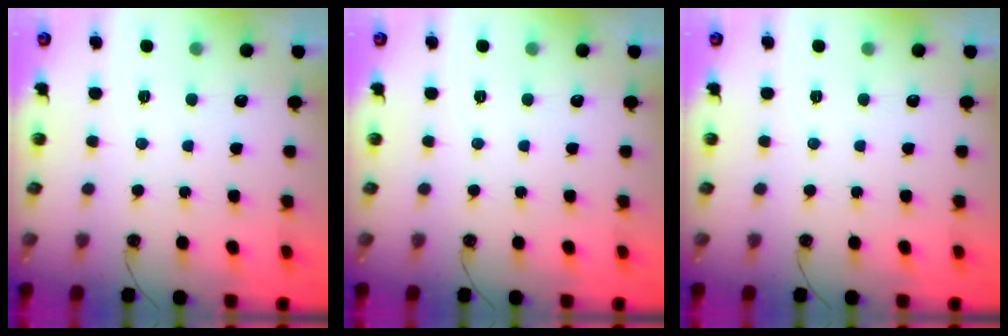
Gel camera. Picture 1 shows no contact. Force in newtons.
{"total": 0.0}
{"total": 0.0}